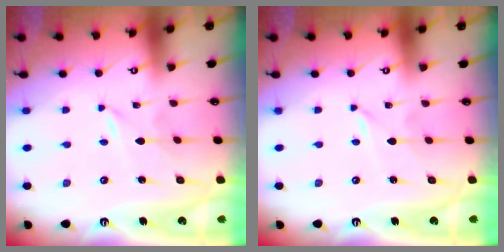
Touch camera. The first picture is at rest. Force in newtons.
{"total": 0.0}